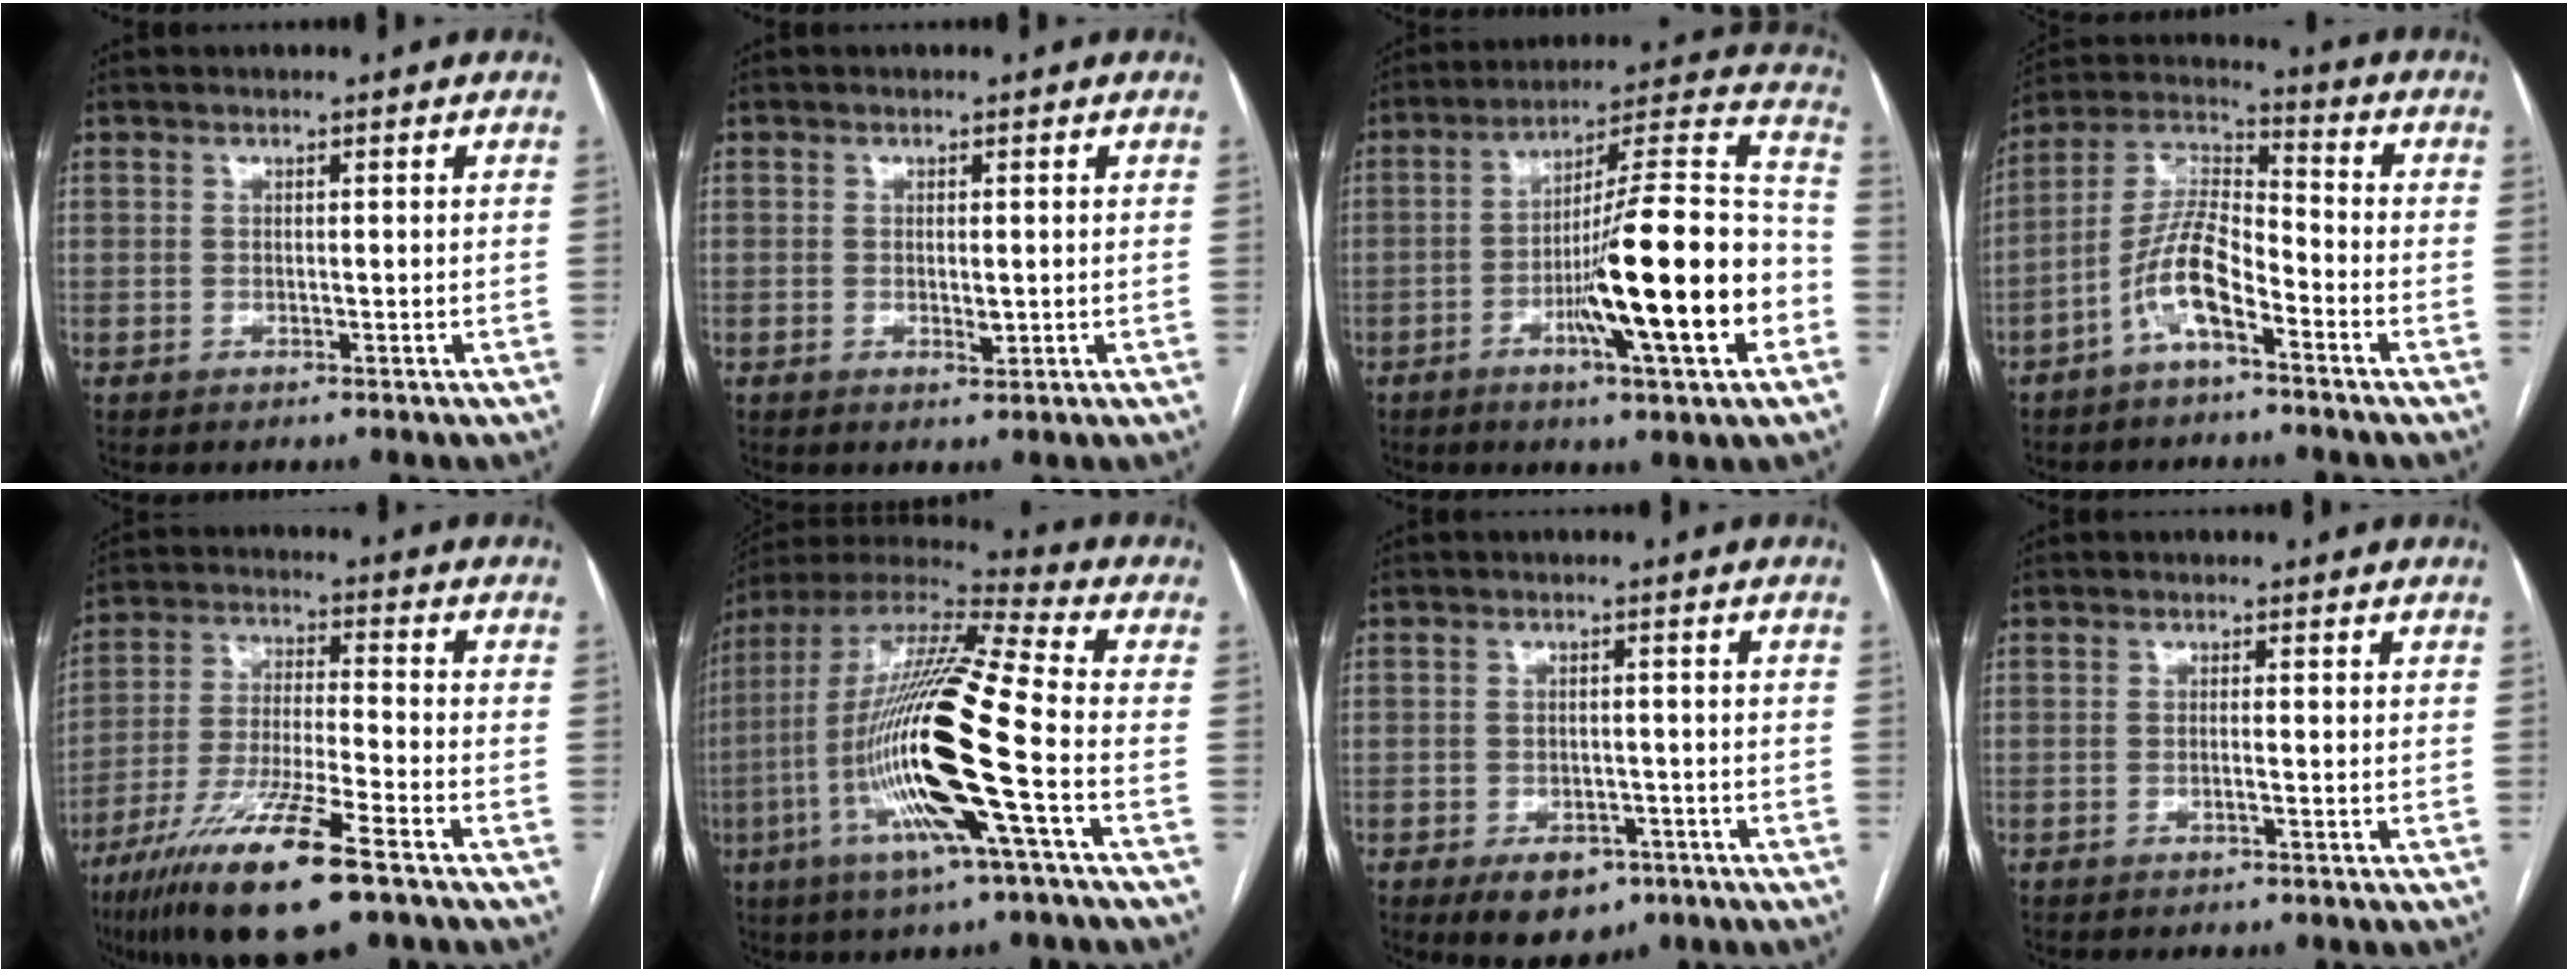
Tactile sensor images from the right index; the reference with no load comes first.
{"total": 1.6, "force": [-0.2, 0.6, 1.5], "torque": [-0.025, -0.004, -0.001]}
{"total": 20.3, "force": [-6.1, 1.2, 19.3], "torque": [-0.278, 0.005, -0.095]}
{"total": 10.0, "force": [-5.0, 2.9, 8.2], "torque": [-0.176, 0.020, -0.098]}
{"total": 16.1, "force": [-9.9, 1.5, 12.7], "torque": [-0.252, -0.039, -0.180]}
{"total": 21.7, "force": [-5.4, 0.7, 21.0], "torque": [-0.427, -0.018, -0.113]}
{"total": 6.3, "force": [-3.6, 4.0, 3.3], "torque": [-0.042, 0.002, -0.045]}
{"total": 0.9, "force": [-0.3, 0.0, 0.8], "torque": [-0.014, 0.001, -0.006]}